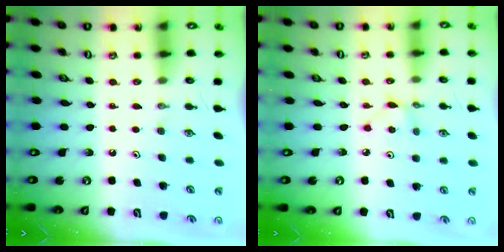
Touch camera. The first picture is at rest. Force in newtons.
{"total": 2.8, "press": 2.8, "slide": 0.3}